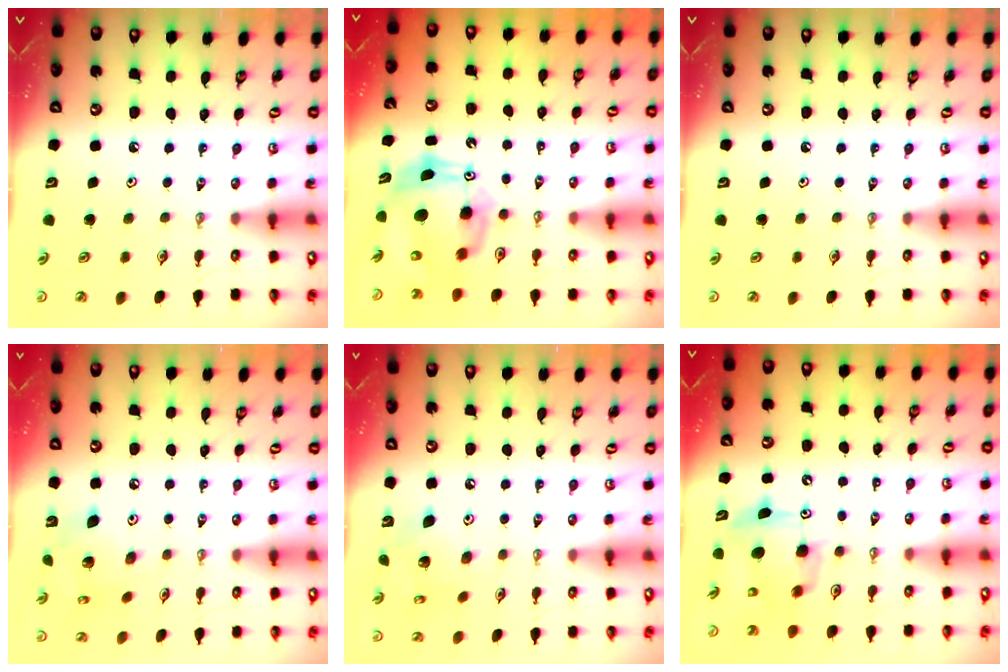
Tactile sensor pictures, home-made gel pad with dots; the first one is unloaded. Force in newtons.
{"total": 13.0, "press": 12.8, "slide": 2.3}
{"total": 0.0}
{"total": 11.3, "press": 11.3, "slide": 0.9}
{"total": 10.5, "press": 10.5, "slide": 0.8}
{"total": 8.4, "press": 8.3, "slide": 1.1}